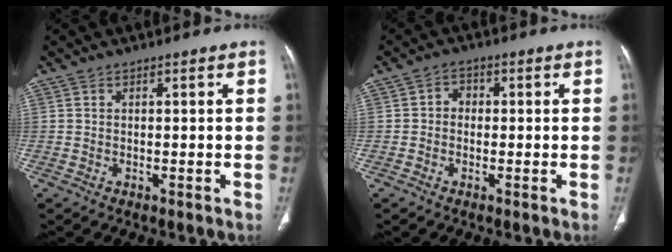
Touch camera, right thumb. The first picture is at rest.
{"total": 2.4, "force": [-0.3, 2.1, 1.1], "torque": [-0.001, 0.011, -0.014]}